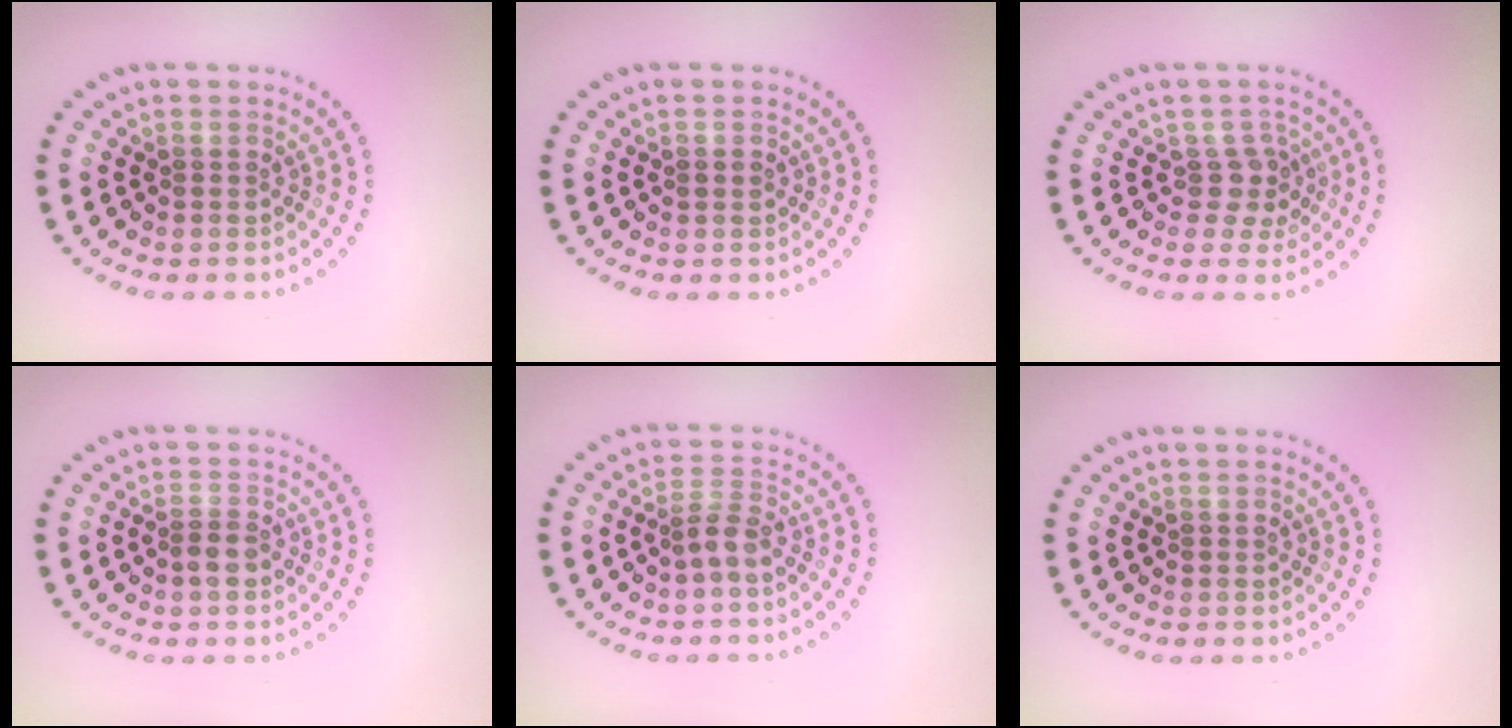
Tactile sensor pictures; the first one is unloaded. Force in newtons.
{"total": 0.8, "press": 0.8, "slide": 0.1}
{"total": 2.0, "press": 1.7, "slide": 1.1}
{"total": 1.6, "press": 1.5, "slide": 0.7}
{"total": 2.0, "press": 1.5, "slide": 1.3}
{"total": 0.0}